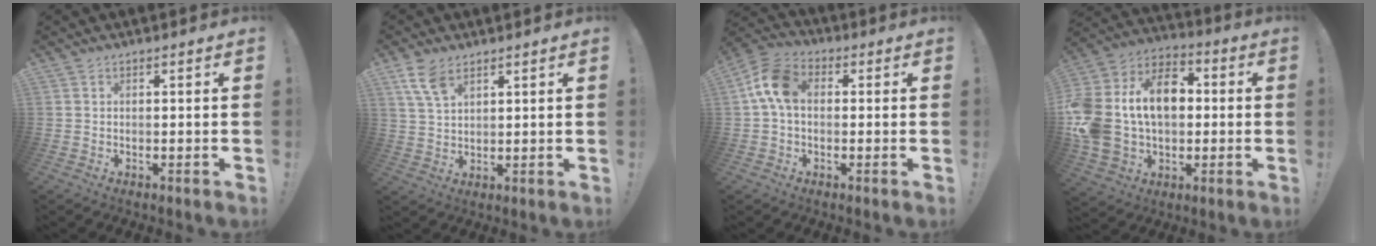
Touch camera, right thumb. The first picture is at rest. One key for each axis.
{"total": 7.3, "fx": 4.6, "fy": 3.6, "fz": 4.4, "tx": -0.078, "ty": -0.017, "tz": 0.087}
{"total": 10.3, "fx": 1.2, "fy": 6.9, "fz": 7.6, "tx": -0.152, "ty": 0.014, "tz": 0.026}
{"total": 22.3, "fx": 2.7, "fy": 16.2, "fz": 15.1, "tx": -0.293, "ty": 0.008, "tz": 0.063}